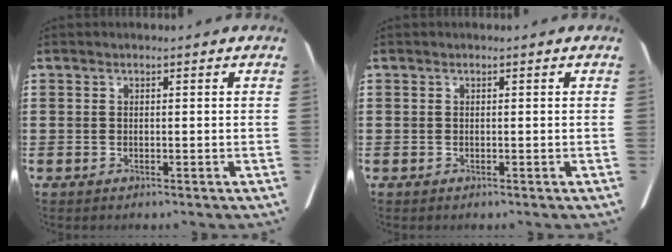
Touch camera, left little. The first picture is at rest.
{"total": 0.0}